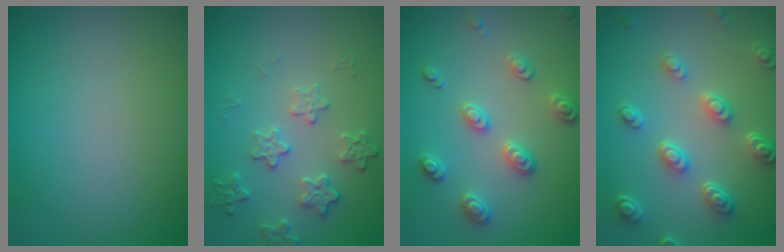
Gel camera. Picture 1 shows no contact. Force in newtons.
{"total": 2.6, "press": 2.0, "slide": 1.7}
{"total": 2.8, "press": 2.6, "slide": 1.1}
{"total": 4.6, "press": 3.6, "slide": 2.8}